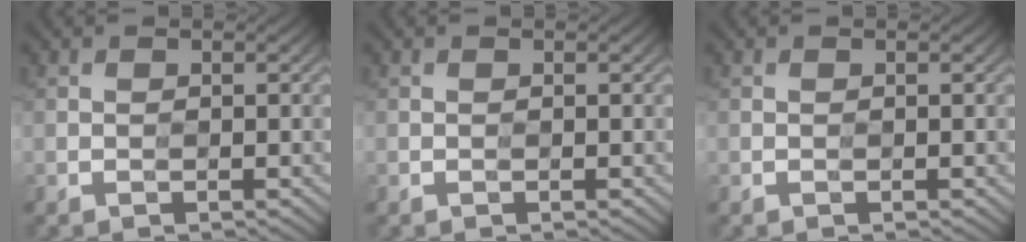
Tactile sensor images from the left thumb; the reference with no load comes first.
{"total": 0.0}
{"total": 0.0}